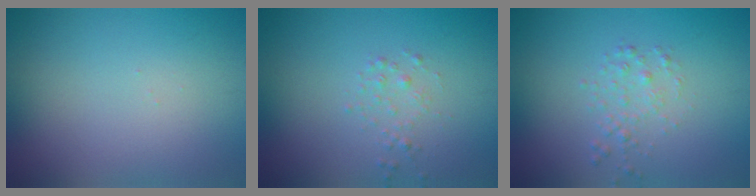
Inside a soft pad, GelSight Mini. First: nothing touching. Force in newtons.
{"total": 0.9, "press": 0.9, "slide": 0.0}
{"total": 1.4, "press": 1.4, "slide": 0.1}